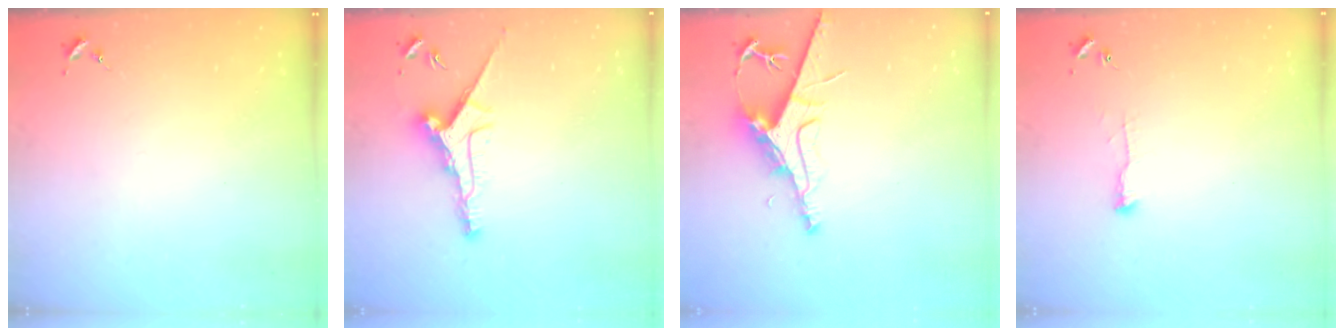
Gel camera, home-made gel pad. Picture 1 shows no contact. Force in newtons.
{"total": 11.3, "press": 11.3, "slide": 0.1}
{"total": 9.7, "press": 9.6, "slide": 1.2}
{"total": 5.5, "press": 5.5, "slide": 0.5}